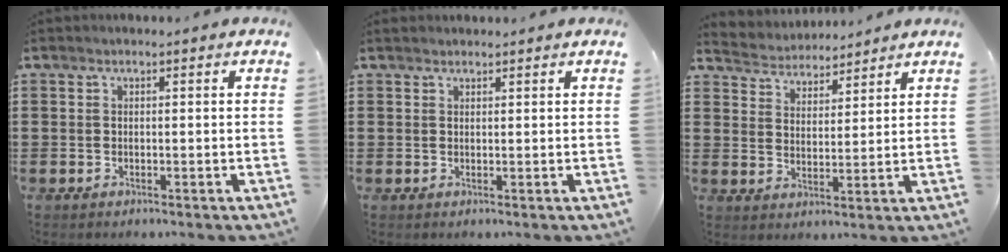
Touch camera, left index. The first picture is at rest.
{"total": 0.9, "force": [0.8, 0.2, 0.0], "torque": [-0.001, 0.001, 0.017]}
{"total": 4.0, "force": [3.9, 0.8, -0.5], "torque": [-0.012, -0.019, 0.069]}